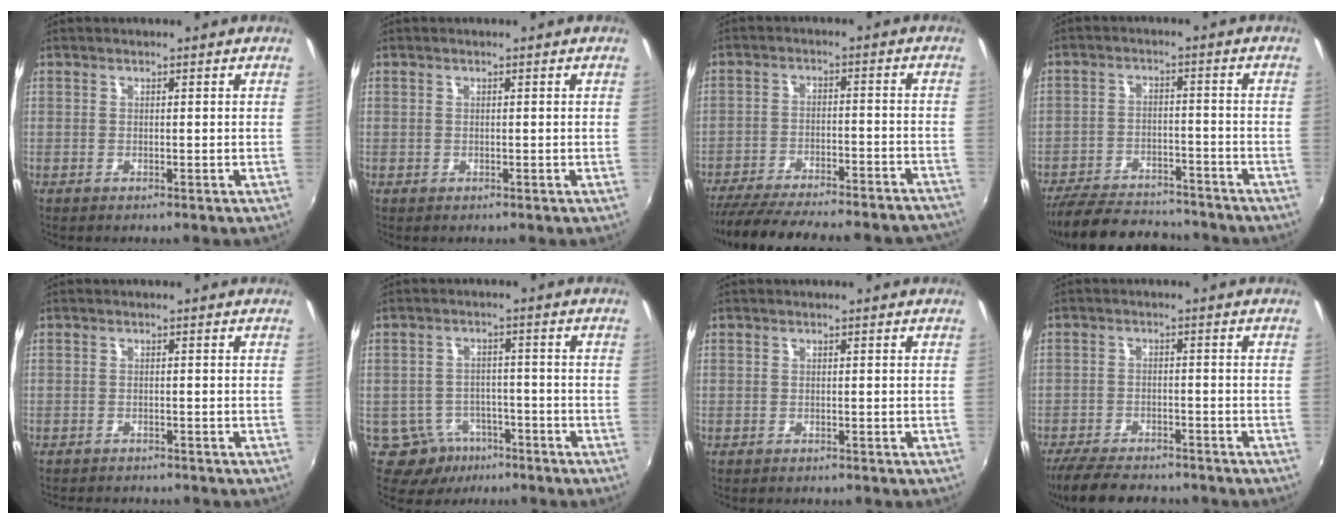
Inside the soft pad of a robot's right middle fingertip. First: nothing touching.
{"total": 0.0}
{"total": 27.6, "force": [-24.3, 5.9, 11.7], "torque": [-0.217, -0.021, -0.323]}
{"total": 16.3, "force": [-14.0, 5.5, 6.1], "torque": [-0.149, 0.000, -0.204]}
{"total": 3.9, "force": [-3.7, 1.0, 0.9], "torque": [-0.030, -0.012, -0.057]}
{"total": 6.3, "force": [-4.2, 4.6, 0.8], "torque": [-0.022, 0.020, -0.057]}
{"total": 1.0, "force": [-0.9, 0.3, 0.1], "torque": [-0.006, -0.003, -0.015]}
{"total": 11.2, "force": [-9.5, 3.7, 4.6], "torque": [-0.118, -0.017, -0.156]}